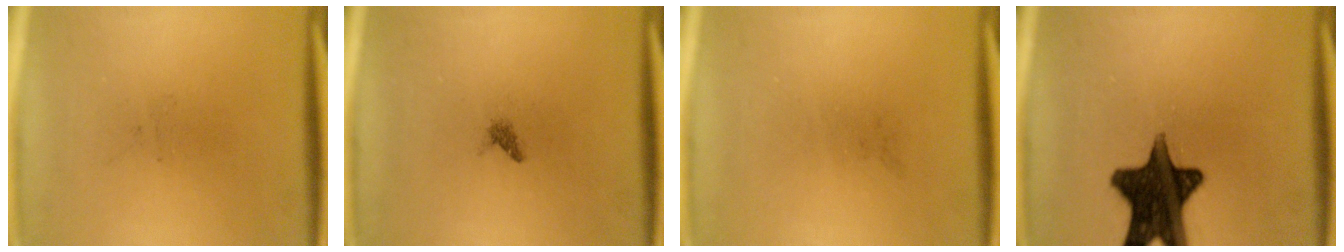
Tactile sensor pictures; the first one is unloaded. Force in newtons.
{"total": 0.7}
{"total": 0.0}
{"total": 15.3}